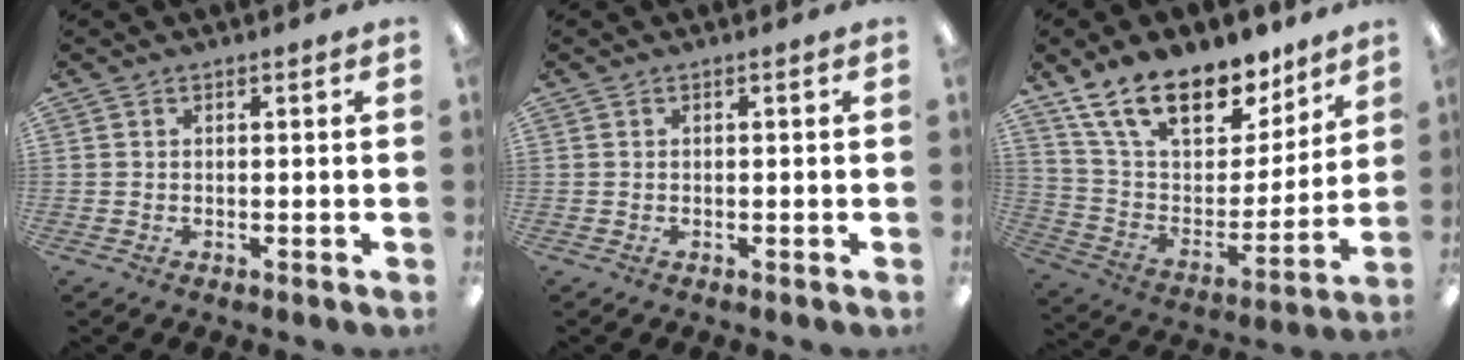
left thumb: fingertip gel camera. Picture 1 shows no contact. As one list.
[{"total": 0.0}, {"total": 19.9, "force": [14.5, 9.6, 9.7], "torque": [-0.171, -0.094, 0.263]}]